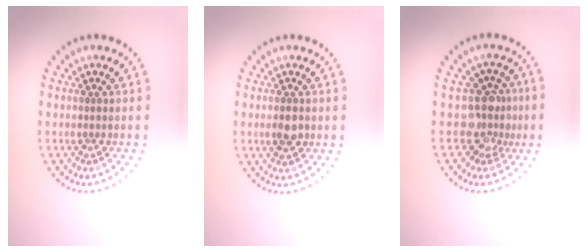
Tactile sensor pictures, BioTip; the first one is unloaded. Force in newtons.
{"total": 1.8, "press": 1.8, "slide": 0.1}
{"total": 3.3, "press": 2.5, "slide": 2.1}